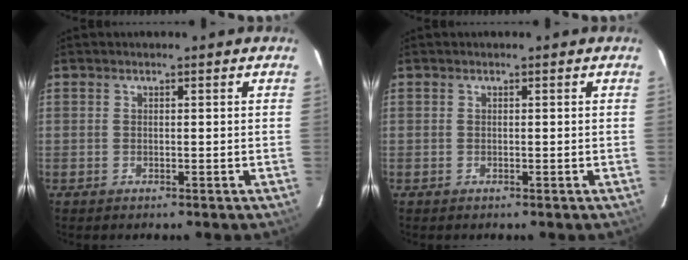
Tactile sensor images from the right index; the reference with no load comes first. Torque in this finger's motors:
{"motor_torque": [0.06, 0.06, -0.03, 0.00]}